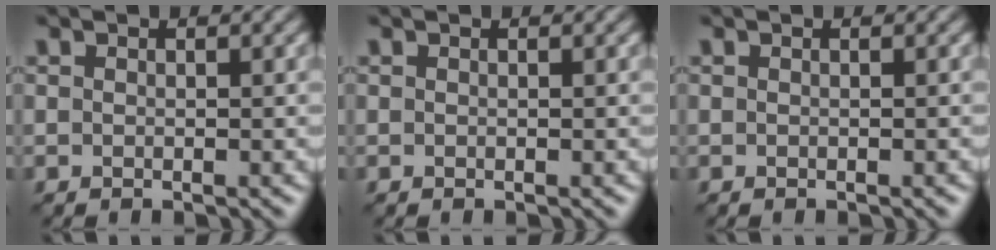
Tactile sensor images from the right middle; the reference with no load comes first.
{"total": 0.0}
{"total": 0.0}